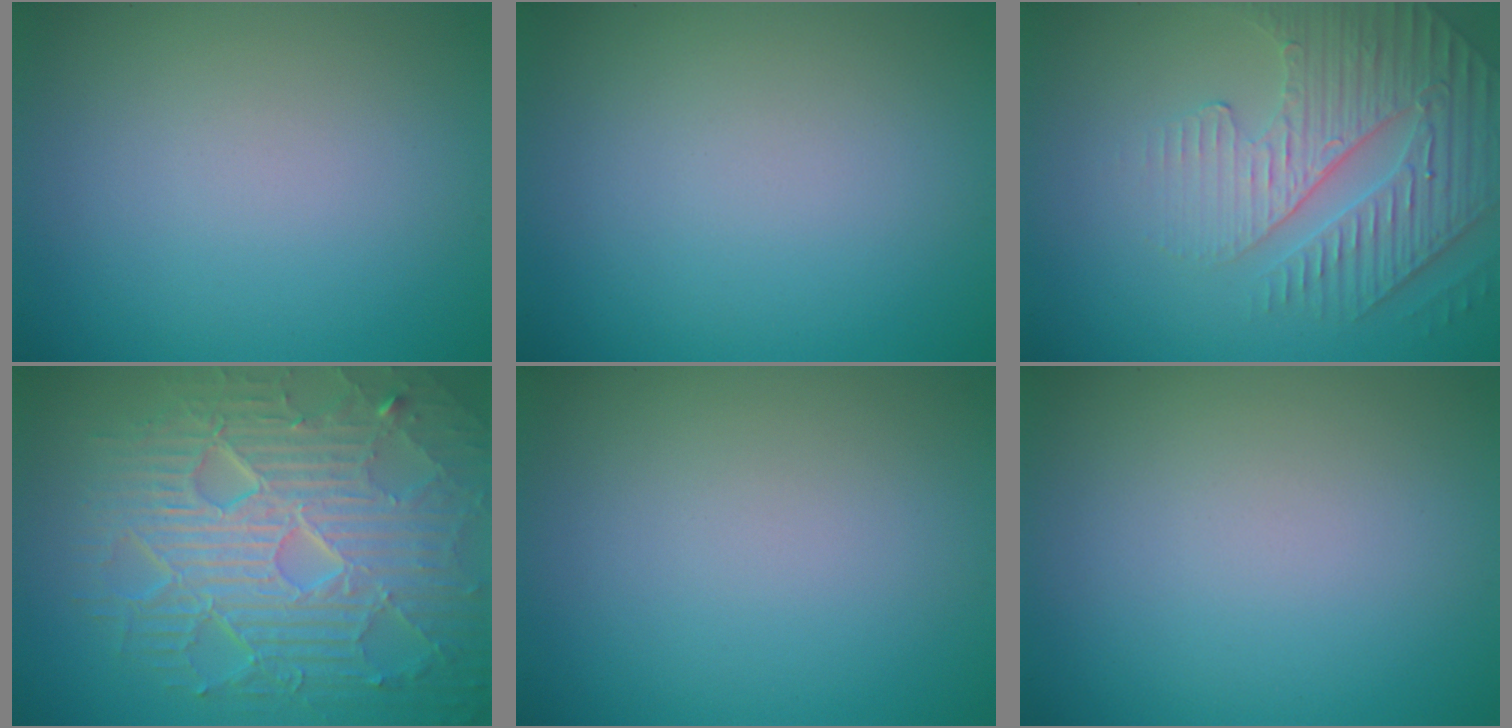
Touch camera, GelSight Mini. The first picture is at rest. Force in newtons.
{"total": 0.0}
{"total": 4.2, "press": 4.0, "slide": 1.4}
{"total": 10.7, "press": 6.9, "slide": 8.2}
{"total": 0.0}
{"total": 0.0}